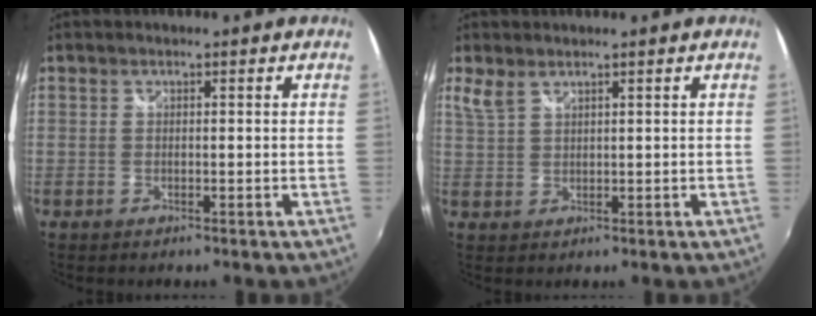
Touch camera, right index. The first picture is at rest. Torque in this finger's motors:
{"motor_torque": [0.04, 0.05, 0.11, 0.02]}